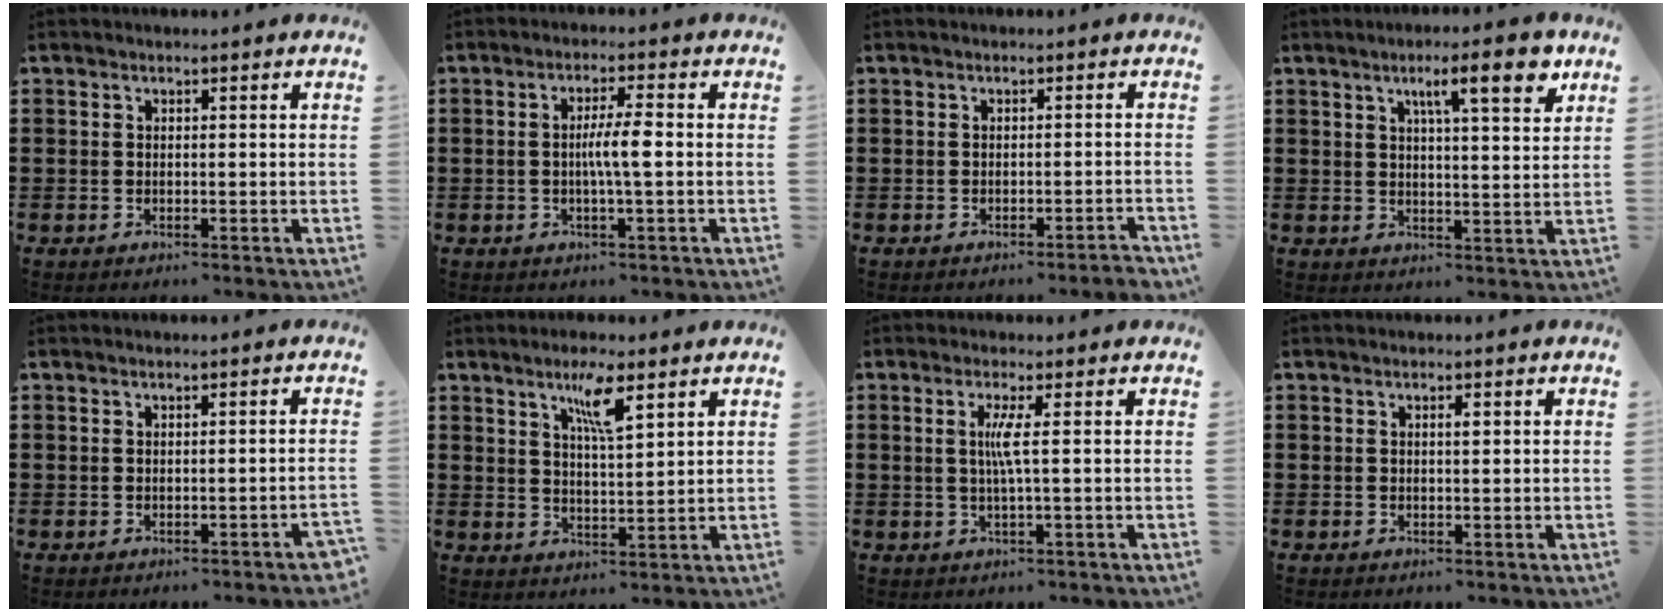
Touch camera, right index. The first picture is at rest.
{"total": 4.6, "force": [-0.4, 0.3, 4.6], "torque": [-0.082, -0.002, -0.010]}
{"total": 1.6, "force": [-1.4, -0.2, 0.9], "torque": [-0.015, 0.000, -0.027]}
{"total": 7.9, "force": [4.5, 1.3, 6.3], "torque": [-0.102, -0.005, 0.068]}
{"total": 0.7, "force": [-0.5, 0.1, 0.5], "torque": [-0.011, -0.004, -0.008]}
{"total": 5.7, "force": [3.5, 1.0, 4.5], "torque": [-0.083, 0.001, 0.054]}
{"total": 3.4, "force": [0.3, -0.6, 3.3], "torque": [-0.064, -0.008, 0.000]}
{"total": 0.9, "force": [0.2, 0.3, 0.8], "torque": [-0.016, 0.001, 0.003]}